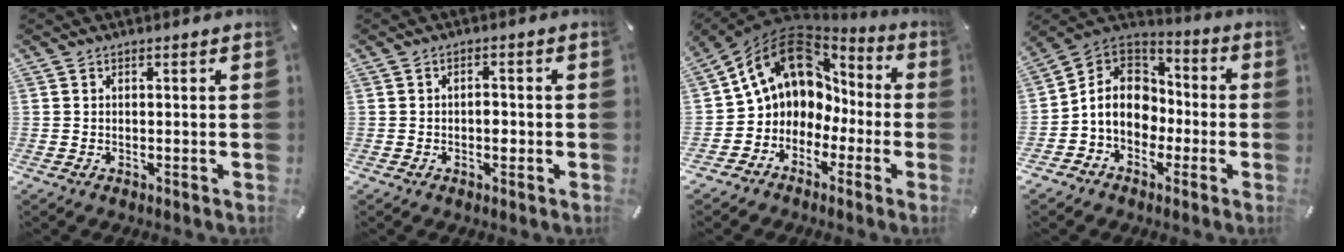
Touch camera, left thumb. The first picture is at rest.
{"total": 2.3, "force": [-0.6, 1.4, 1.7], "torque": [-0.024, 0.000, -0.014]}
{"total": 13.0, "force": [3.8, 11.2, 5.4], "torque": [-0.121, -0.023, 0.074]}
{"total": 11.8, "force": [-2.3, 10.2, 5.6], "torque": [-0.118, 0.018, -0.043]}